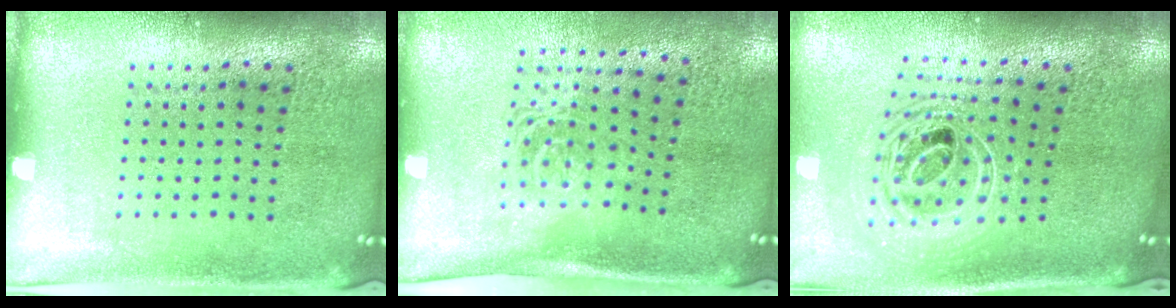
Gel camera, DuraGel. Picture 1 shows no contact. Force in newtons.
{"total": 1.6, "press": 1.1, "slide": 1.1}
{"total": 2.5, "press": 1.8, "slide": 1.6}